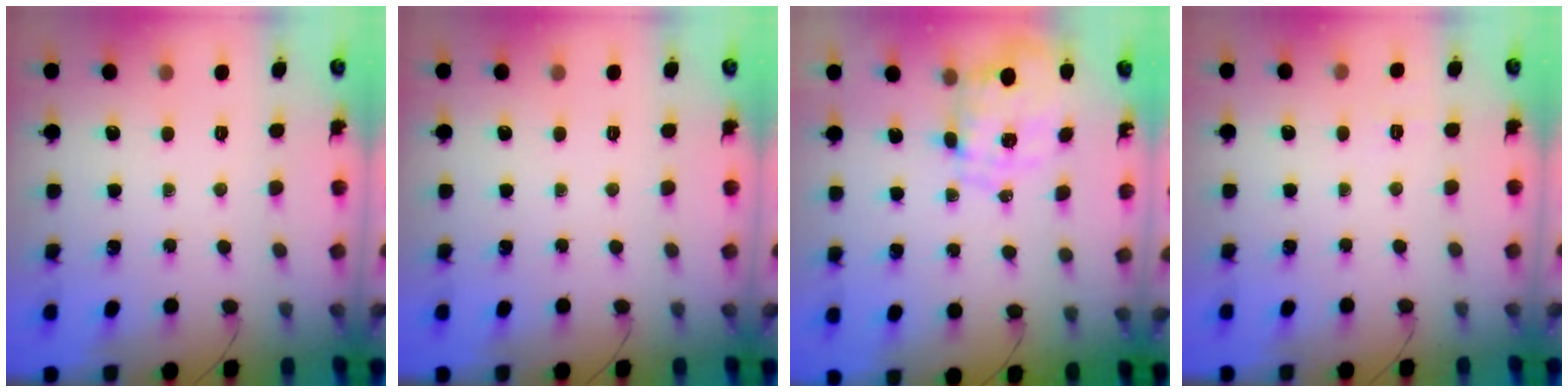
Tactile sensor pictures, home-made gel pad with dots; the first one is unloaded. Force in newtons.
{"total": 0.0}
{"total": 1.7, "press": 1.6, "slide": 0.6}
{"total": 6.7, "press": 6.4, "slide": 1.9}